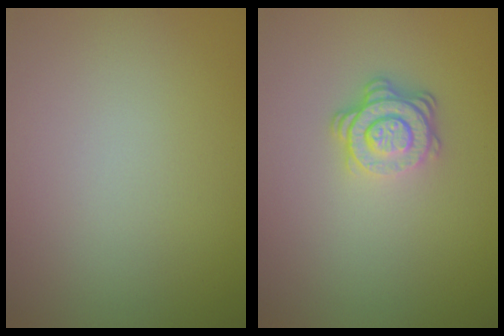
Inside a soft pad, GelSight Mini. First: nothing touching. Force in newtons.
{"total": 3.7, "press": 2.7, "slide": 2.5}